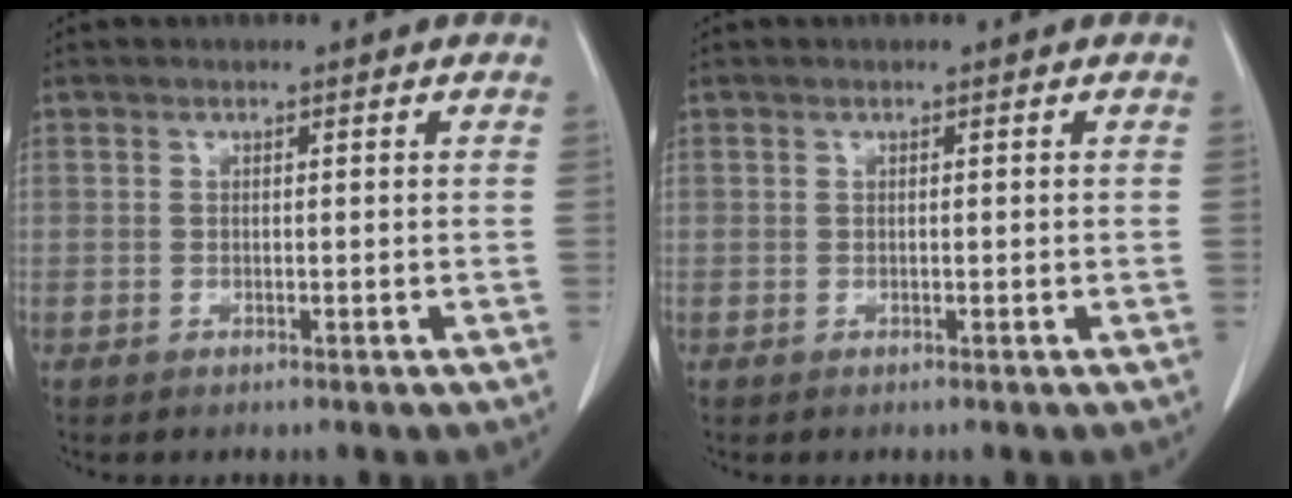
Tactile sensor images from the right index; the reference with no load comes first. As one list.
[{"total": 0.0}]